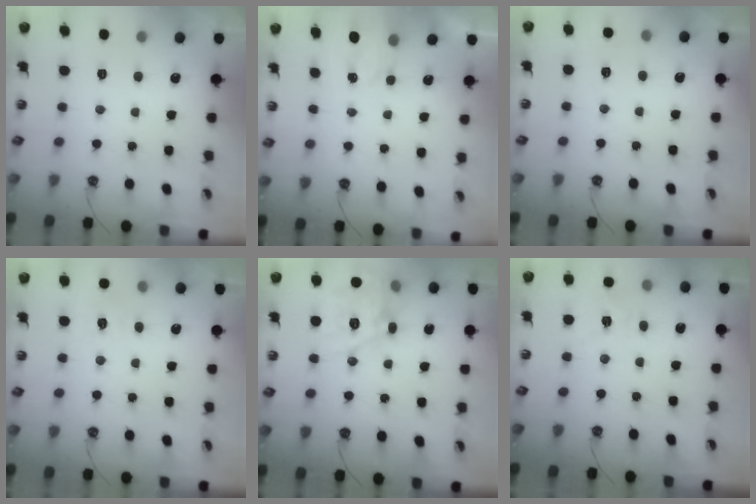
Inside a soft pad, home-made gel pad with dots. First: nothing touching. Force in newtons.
{"total": 2.4, "press": 2.4, "slide": 0.3}
{"total": 3.3, "press": 3.3, "slide": 0.4}
{"total": 6.7, "press": 6.6, "slide": 0.6}
{"total": 17.1, "press": 17.0, "slide": 1.9}
{"total": 7.1, "press": 7.1, "slide": 0.7}